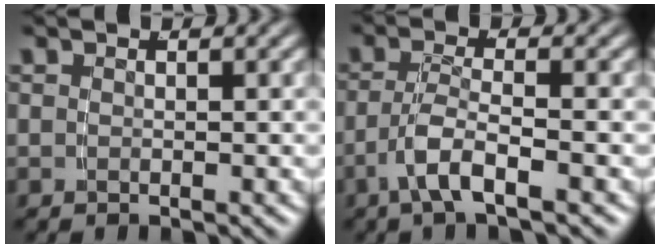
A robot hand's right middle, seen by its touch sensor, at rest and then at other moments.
{"total": 3.1, "force": [-1.2, 1.0, 2.7], "torque": [-0.057, -0.009, -0.014]}